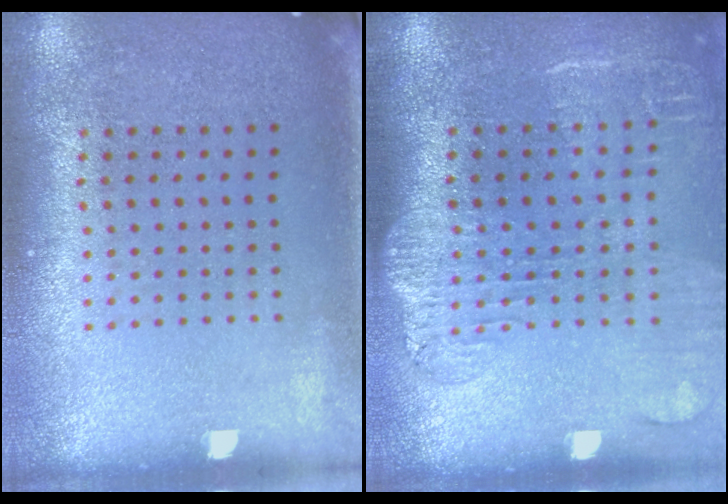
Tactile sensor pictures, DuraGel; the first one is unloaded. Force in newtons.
{"total": 1.8, "press": 1.5, "slide": 0.9}